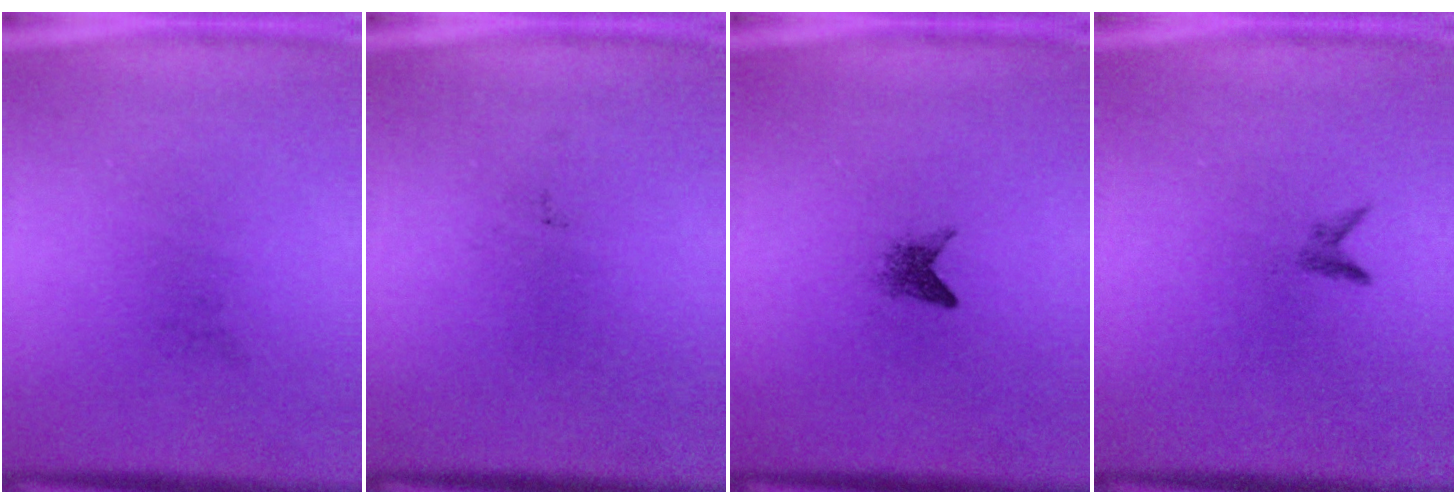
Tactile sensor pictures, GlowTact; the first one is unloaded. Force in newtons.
{"total": 0.0}
{"total": 1.5}
{"total": 0.8}